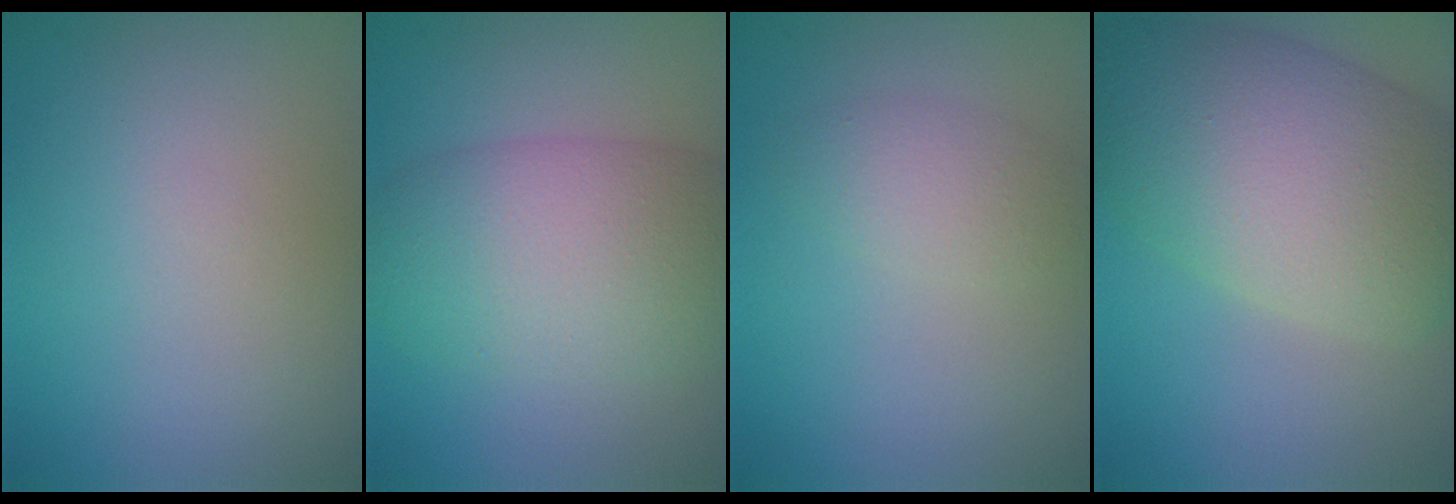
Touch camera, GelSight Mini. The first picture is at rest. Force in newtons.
{"total": 8.1, "press": 8.1, "slide": 0.3}
{"total": 2.2, "press": 2.2, "slide": 0.0}
{"total": 10.4, "press": 10.4, "slide": 0.6}